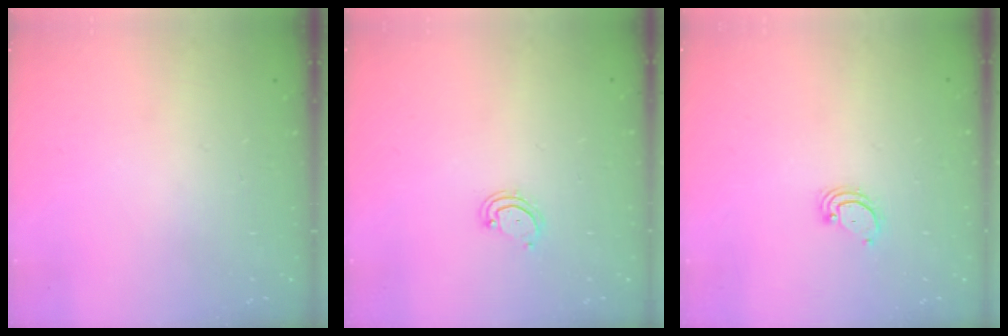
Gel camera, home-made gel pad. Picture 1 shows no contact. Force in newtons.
{"total": 3.8, "press": 3.8, "slide": 0.4}
{"total": 2.3, "press": 2.3, "slide": 0.2}